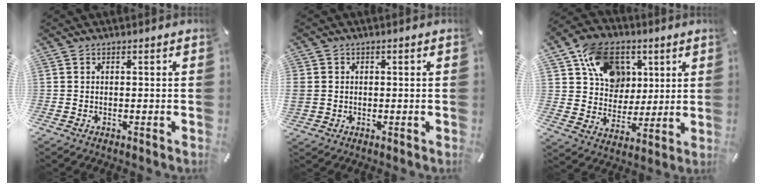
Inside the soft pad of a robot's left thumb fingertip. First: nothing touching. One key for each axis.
{"total": 3.0, "fx": 0.3, "fy": 2.9, "fz": 0.9, "tx": -0.017, "ty": 0.006, "tz": 0.007}
{"total": 14.7, "fx": 5.4, "fy": 12.3, "fz": 5.9, "tx": -0.106, "ty": -0.010, "tz": 0.108}